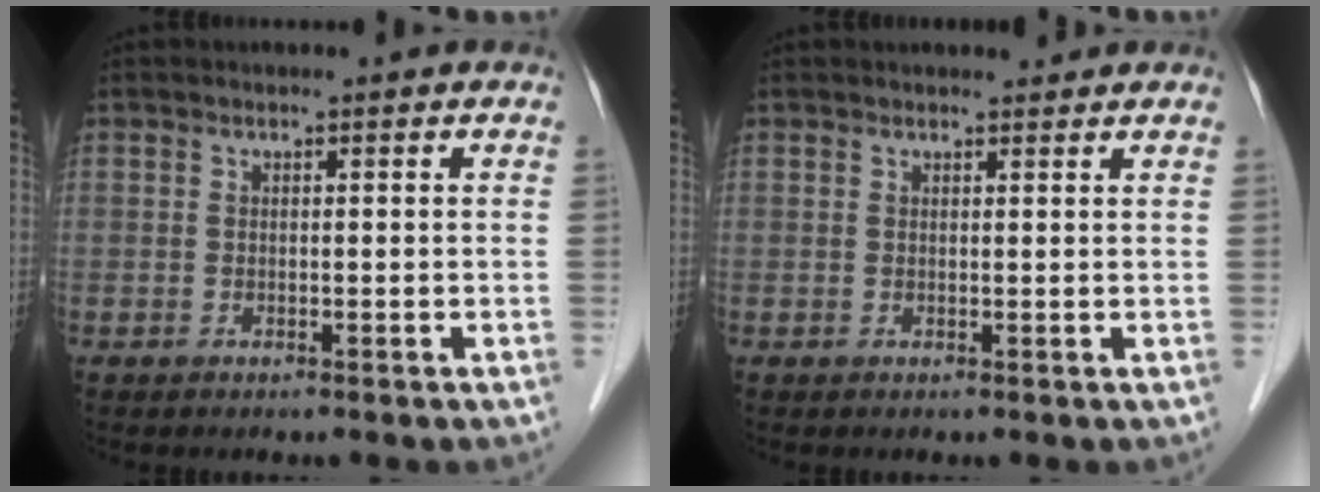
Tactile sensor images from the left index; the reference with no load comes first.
{"total": 1.8, "force": [1.7, 0.3, 0.5], "torque": [-0.009, 0.006, 0.024]}